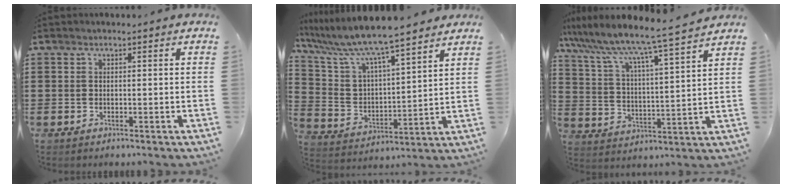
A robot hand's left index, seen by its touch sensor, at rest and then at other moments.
{"total": 8.5, "force": [7.5, 1.1, 3.8], "torque": [-0.109, -0.048, 0.125]}
{"total": 6.8, "force": [6.2, -0.8, 2.7], "torque": [-0.080, -0.054, 0.095]}